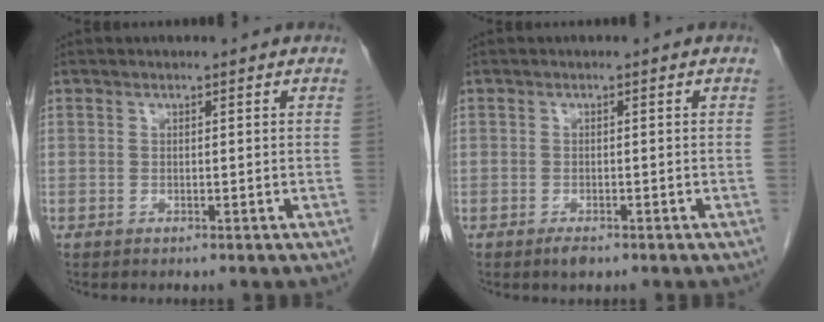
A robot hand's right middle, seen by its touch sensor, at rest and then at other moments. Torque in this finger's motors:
{"motor_torque": [0.44, -0.25, 0.03, 0.00]}